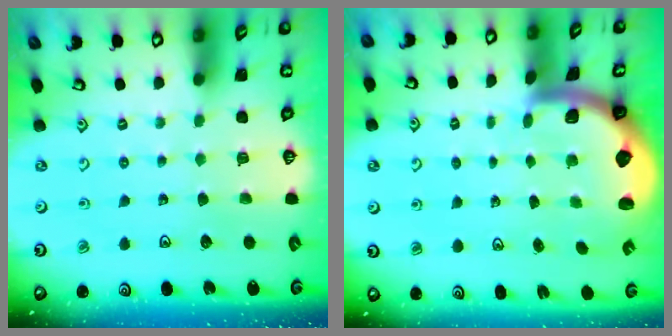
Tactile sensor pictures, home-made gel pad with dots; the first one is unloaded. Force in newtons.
{"total": 1.9, "press": 1.8, "slide": 0.5}